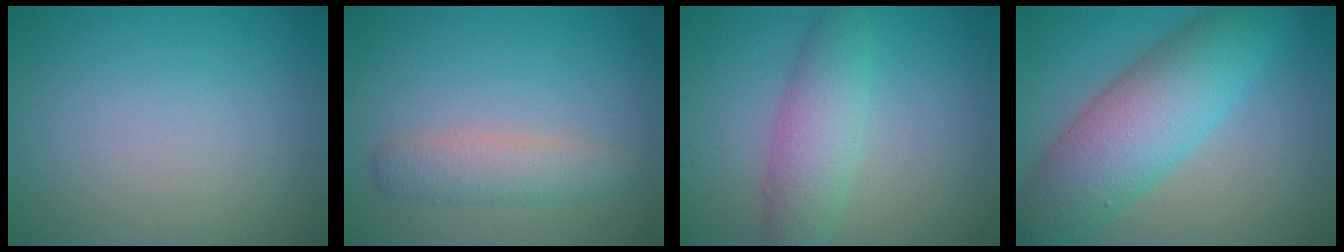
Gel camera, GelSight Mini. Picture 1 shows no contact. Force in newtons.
{"total": 2.9, "press": 2.9, "slide": 0.1}
{"total": 4.3, "press": 4.3, "slide": 0.1}
{"total": 8.7, "press": 8.7, "slide": 0.1}